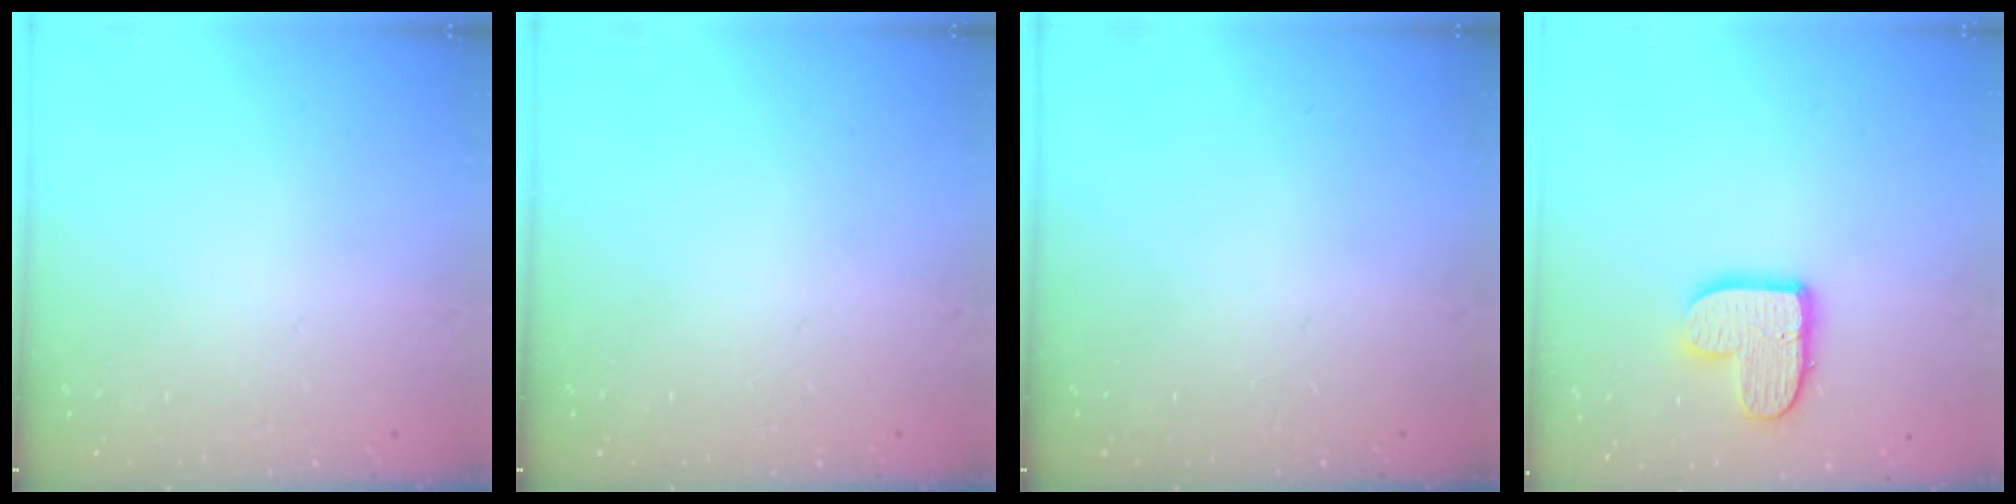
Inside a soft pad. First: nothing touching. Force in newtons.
{"total": 0.0}
{"total": 0.0}
{"total": 11.1, "press": 11.1, "slide": 0.5}